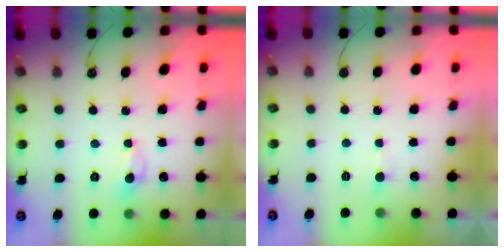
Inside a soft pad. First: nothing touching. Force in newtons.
{"total": 1.1, "press": 0.9, "slide": 0.5}